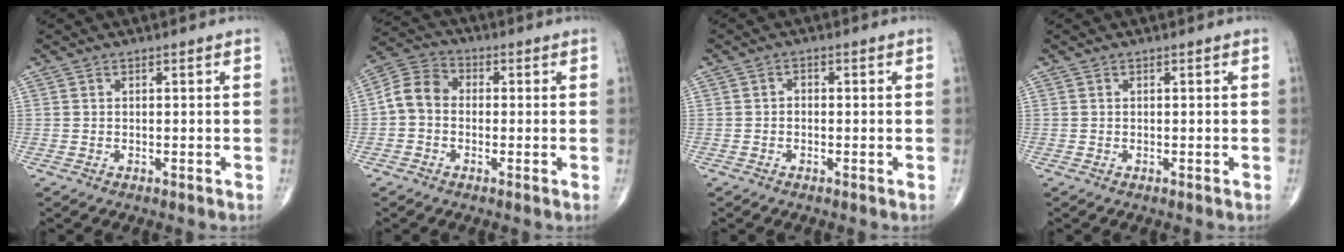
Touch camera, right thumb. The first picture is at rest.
{"total": 6.9, "force": [-0.6, 5.4, 4.1], "torque": [-0.063, 0.023, -0.030]}
{"total": 1.0, "force": [-0.3, 0.8, 0.6], "torque": [-0.001, 0.004, -0.011]}
{"total": 0.0}